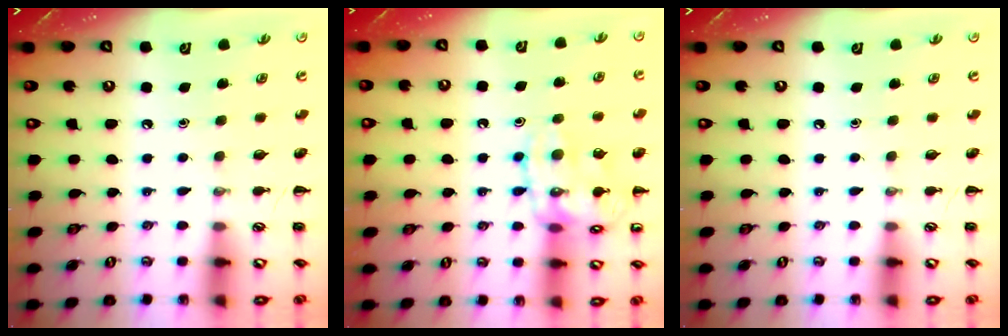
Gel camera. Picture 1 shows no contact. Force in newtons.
{"total": 13.6, "press": 13.6, "slide": 1.1}
{"total": 0.0}